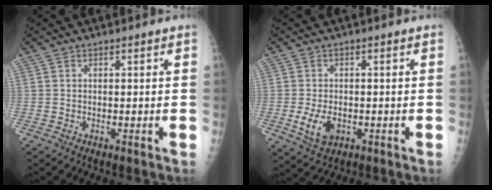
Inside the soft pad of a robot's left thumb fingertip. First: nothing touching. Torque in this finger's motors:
{"motor_torque": [-0.74, 0.10, 1.00, 0.29, 0.25]}